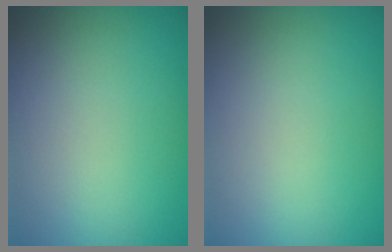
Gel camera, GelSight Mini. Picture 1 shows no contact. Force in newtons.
{"total": 0.0}